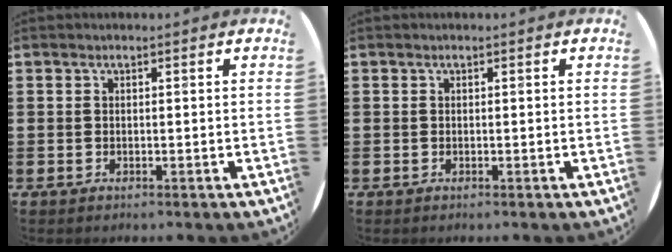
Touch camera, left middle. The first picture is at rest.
{"total": 0.0}